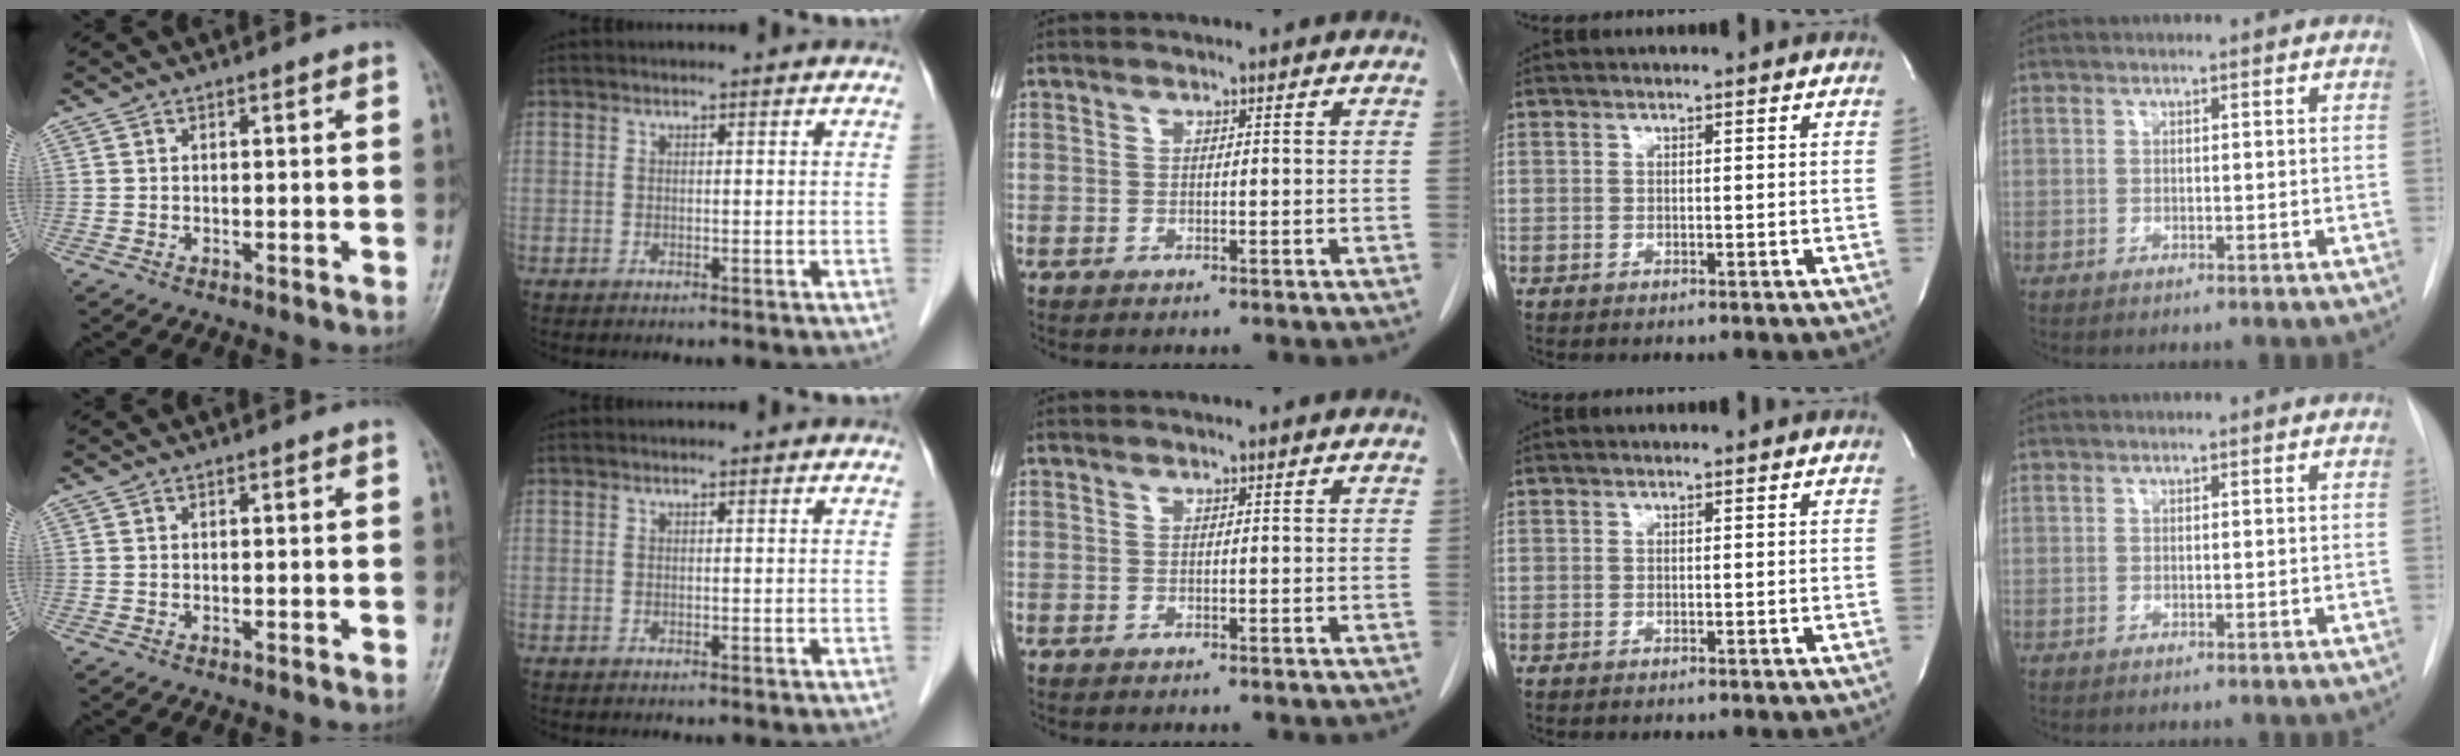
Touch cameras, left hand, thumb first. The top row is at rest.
{}